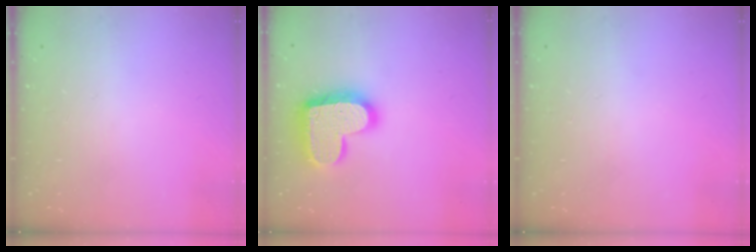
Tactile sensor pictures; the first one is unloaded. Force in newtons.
{"total": 19.0, "press": 19.0, "slide": 1.1}
{"total": 0.0}